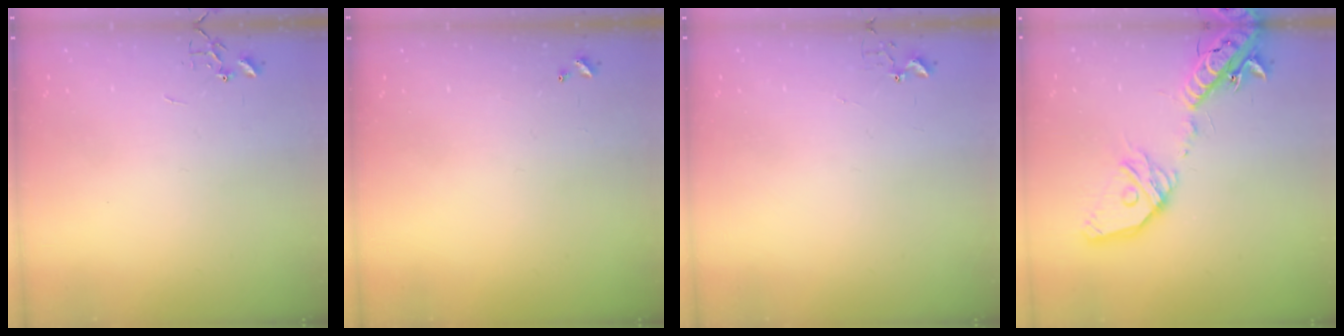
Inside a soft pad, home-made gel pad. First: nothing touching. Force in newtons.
{"total": 0.0}
{"total": 2.9, "press": 2.9, "slide": 0.3}
{"total": 23.1, "press": 22.8, "slide": 3.6}